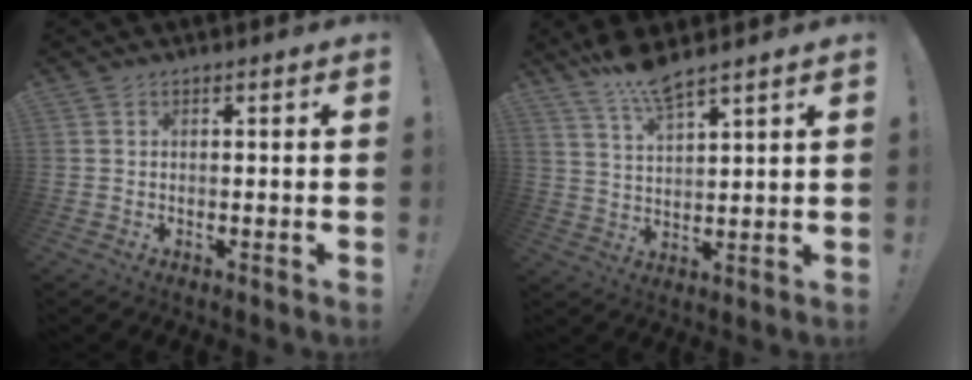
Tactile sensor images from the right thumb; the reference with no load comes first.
{"total": 8.0, "force": [6.8, 1.0, 4.1], "torque": [-0.082, -0.036, 0.122]}